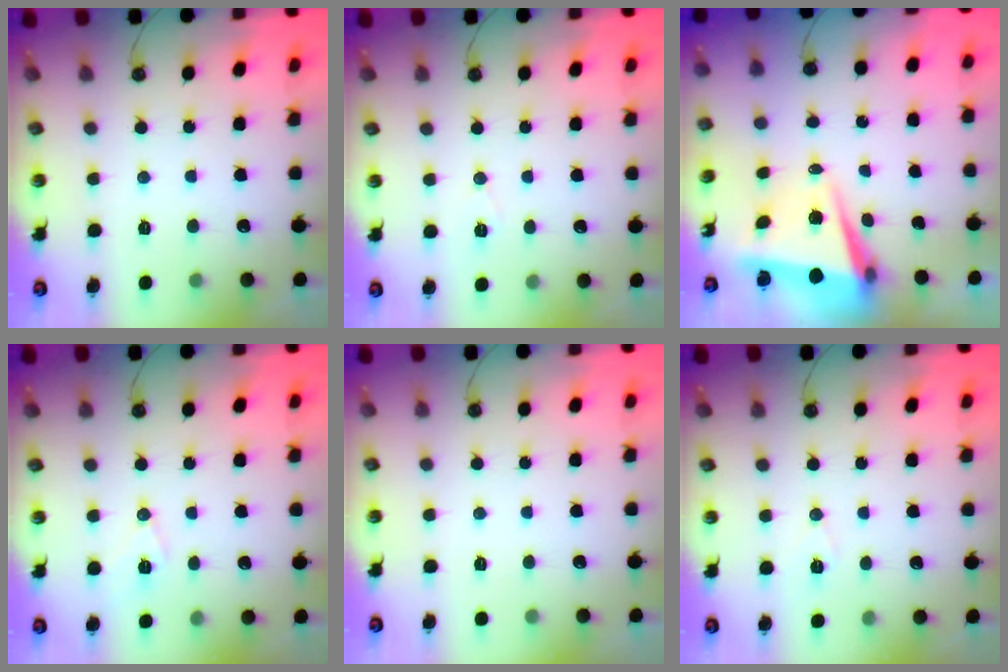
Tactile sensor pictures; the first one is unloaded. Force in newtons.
{"total": 5.7, "press": 3.5, "slide": 4.5}
{"total": 5.7, "press": 5.3, "slide": 2.0}
{"total": 7.2, "press": 6.2, "slide": 3.8}
{"total": 0.0}
{"total": 5.6, "press": 3.5, "slide": 4.4}